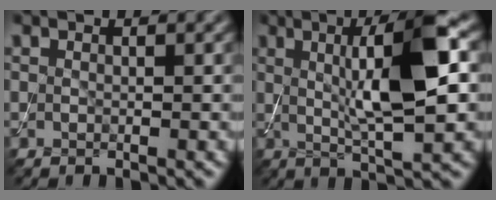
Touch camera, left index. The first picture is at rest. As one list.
[{"total": 9.0, "force": [1.3, 2.0, 8.7], "torque": [-0.132, 0.001, 0.025]}]